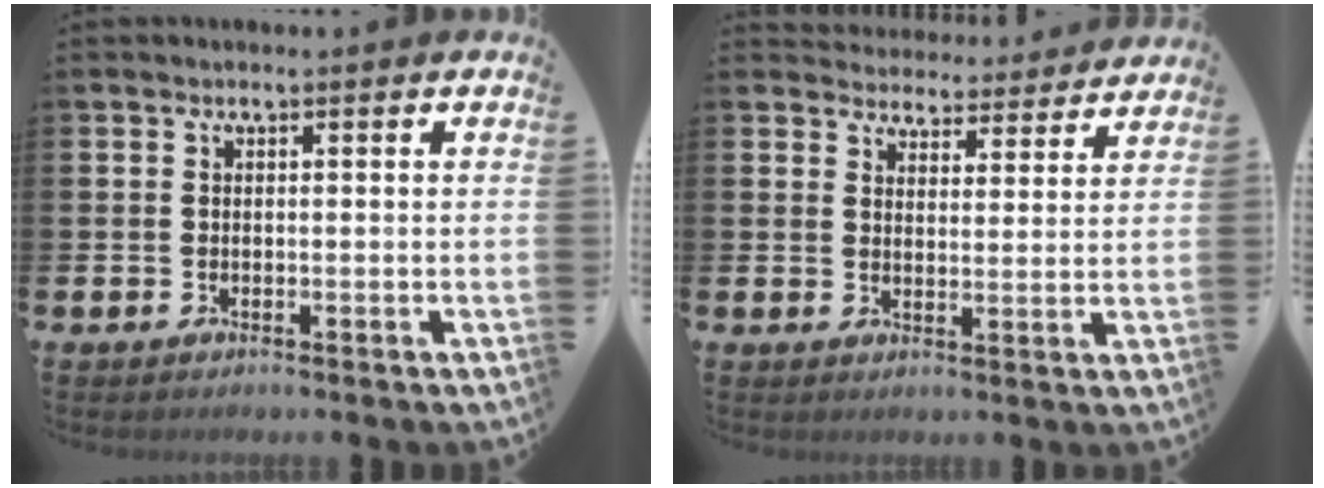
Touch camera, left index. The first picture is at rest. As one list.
[{"total": 4.4, "force": [4.3, 0.8, -0.4], "torque": [0.001, -0.039, 0.072]}]